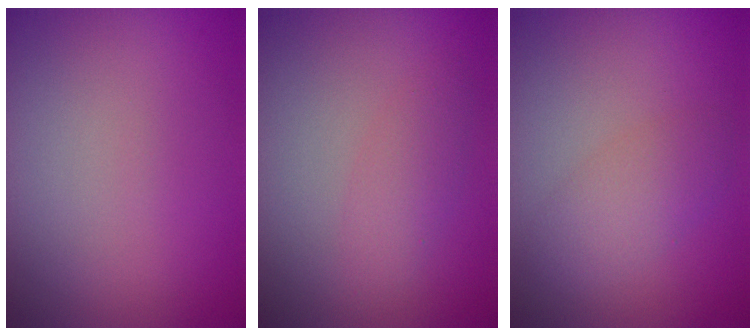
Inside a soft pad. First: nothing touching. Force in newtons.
{"total": 1.9, "press": 1.9, "slide": 0.1}
{"total": 2.9, "press": 2.9, "slide": 0.2}